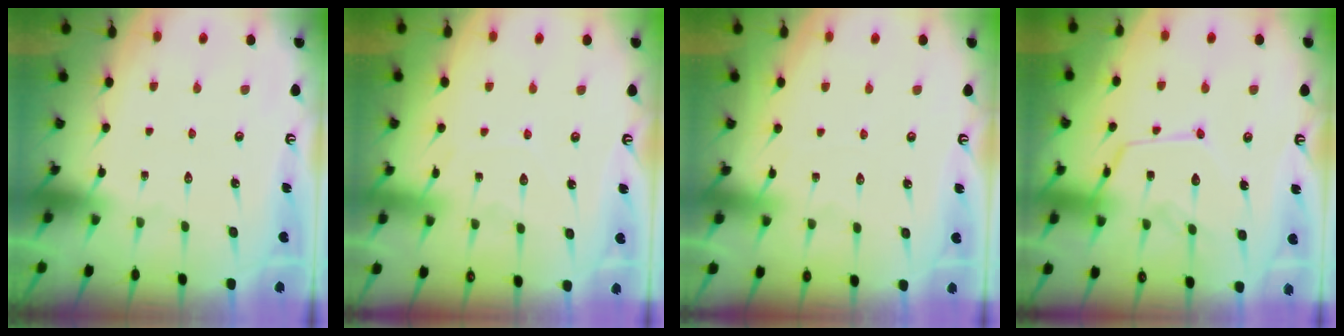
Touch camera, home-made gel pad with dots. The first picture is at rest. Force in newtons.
{"total": 6.9, "press": 6.9, "slide": 0.5}
{"total": 2.9, "press": 2.9, "slide": 0.4}
{"total": 13.6, "press": 13.6, "slide": 1.3}